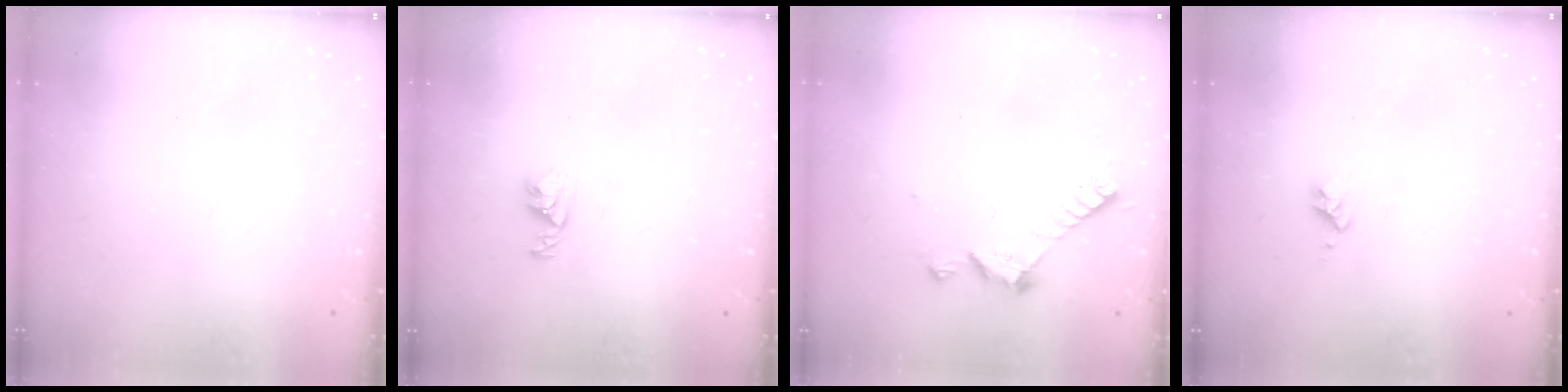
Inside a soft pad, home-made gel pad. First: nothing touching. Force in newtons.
{"total": 3.3, "press": 3.3, "slide": 0.5}
{"total": 7.2, "press": 7.2, "slide": 0.5}
{"total": 2.7, "press": 2.6, "slide": 0.4}